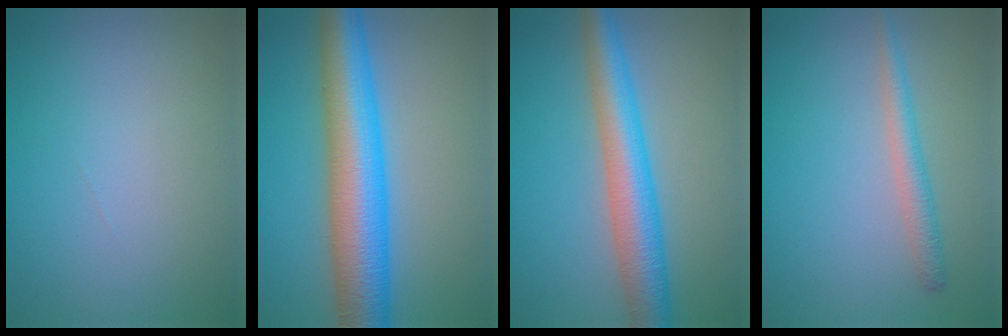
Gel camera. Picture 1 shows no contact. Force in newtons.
{"total": 10.0, "press": 10.0, "slide": 0.2}
{"total": 6.6, "press": 6.6, "slide": 0.1}
{"total": 2.2, "press": 2.2, "slide": 0.1}